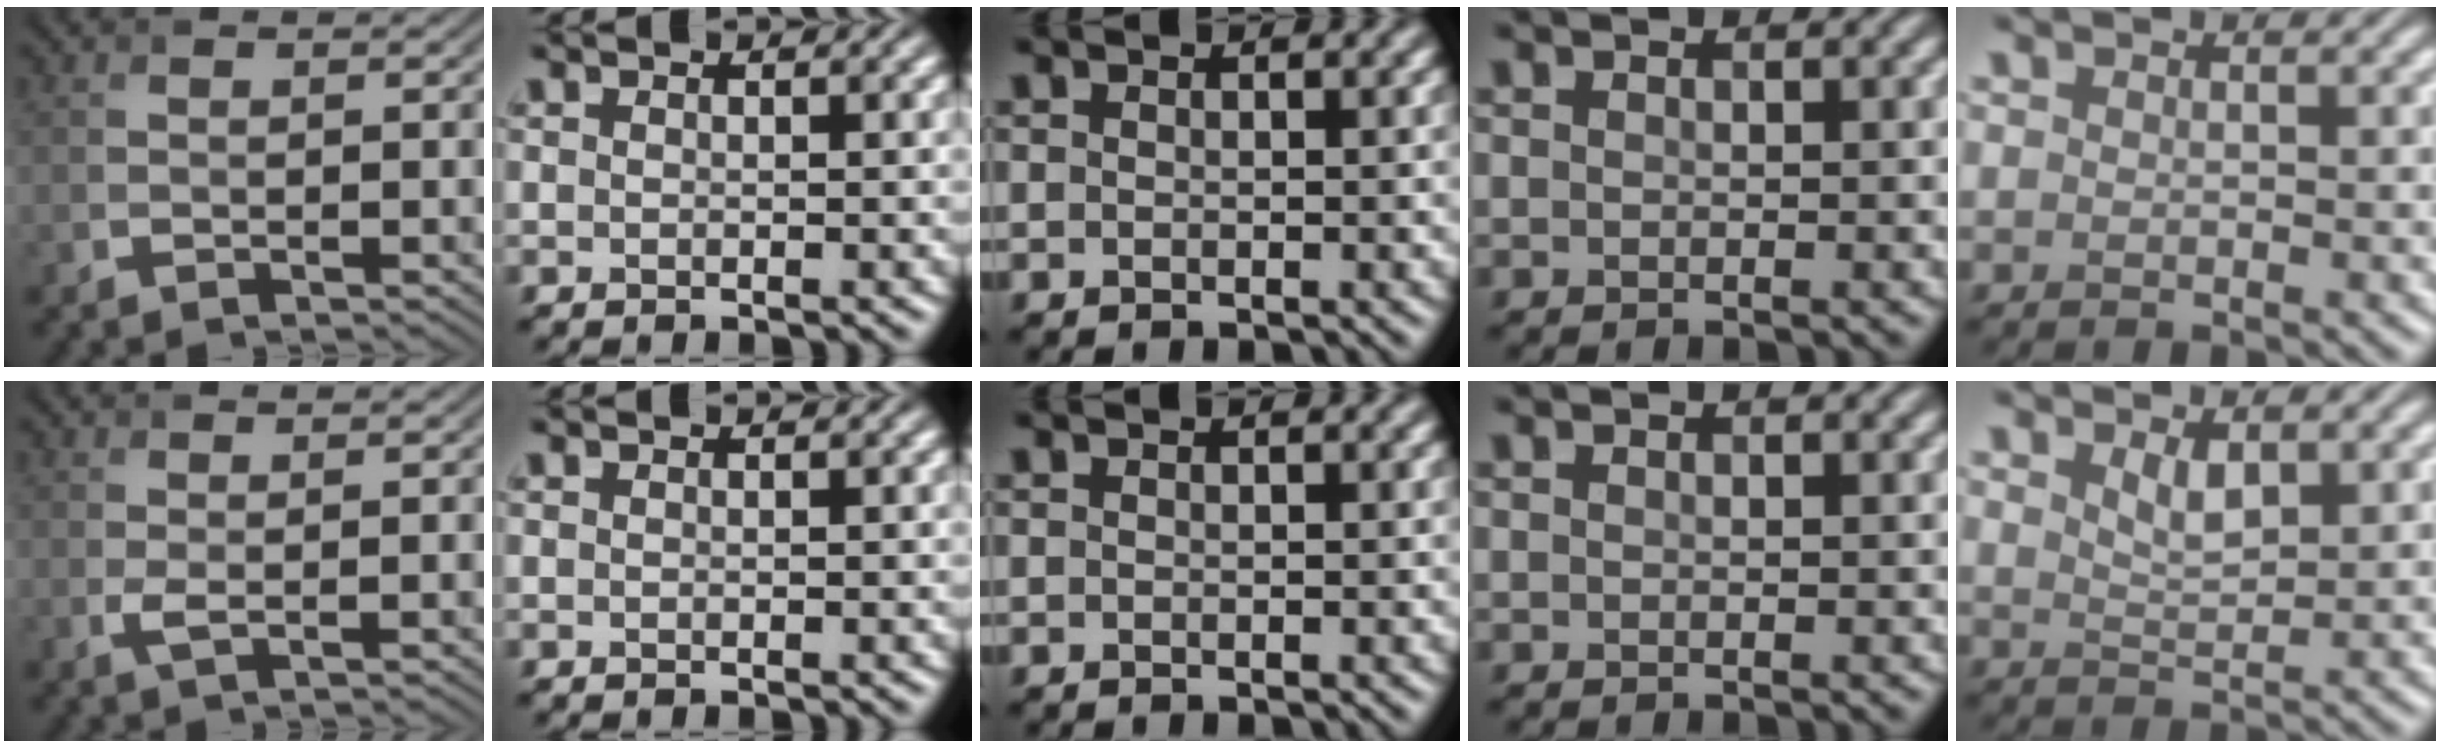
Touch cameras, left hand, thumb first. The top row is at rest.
{"thumb": {"total": 1.2, "force": [0.2, 0.3, 1.2], "torque": [-0.030, 0.001, 0.004]}, "little": {"total": 1.8, "force": [1.2, 0.6, 1.3], "torque": [-0.027, -0.004, 0.024]}}